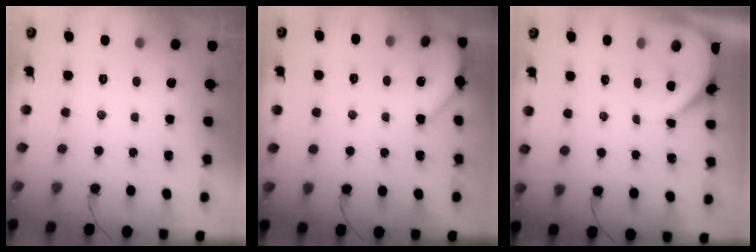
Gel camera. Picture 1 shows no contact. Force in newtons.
{"total": 3.3, "press": 3.2, "slide": 0.4}
{"total": 3.7, "press": 3.6, "slide": 0.4}